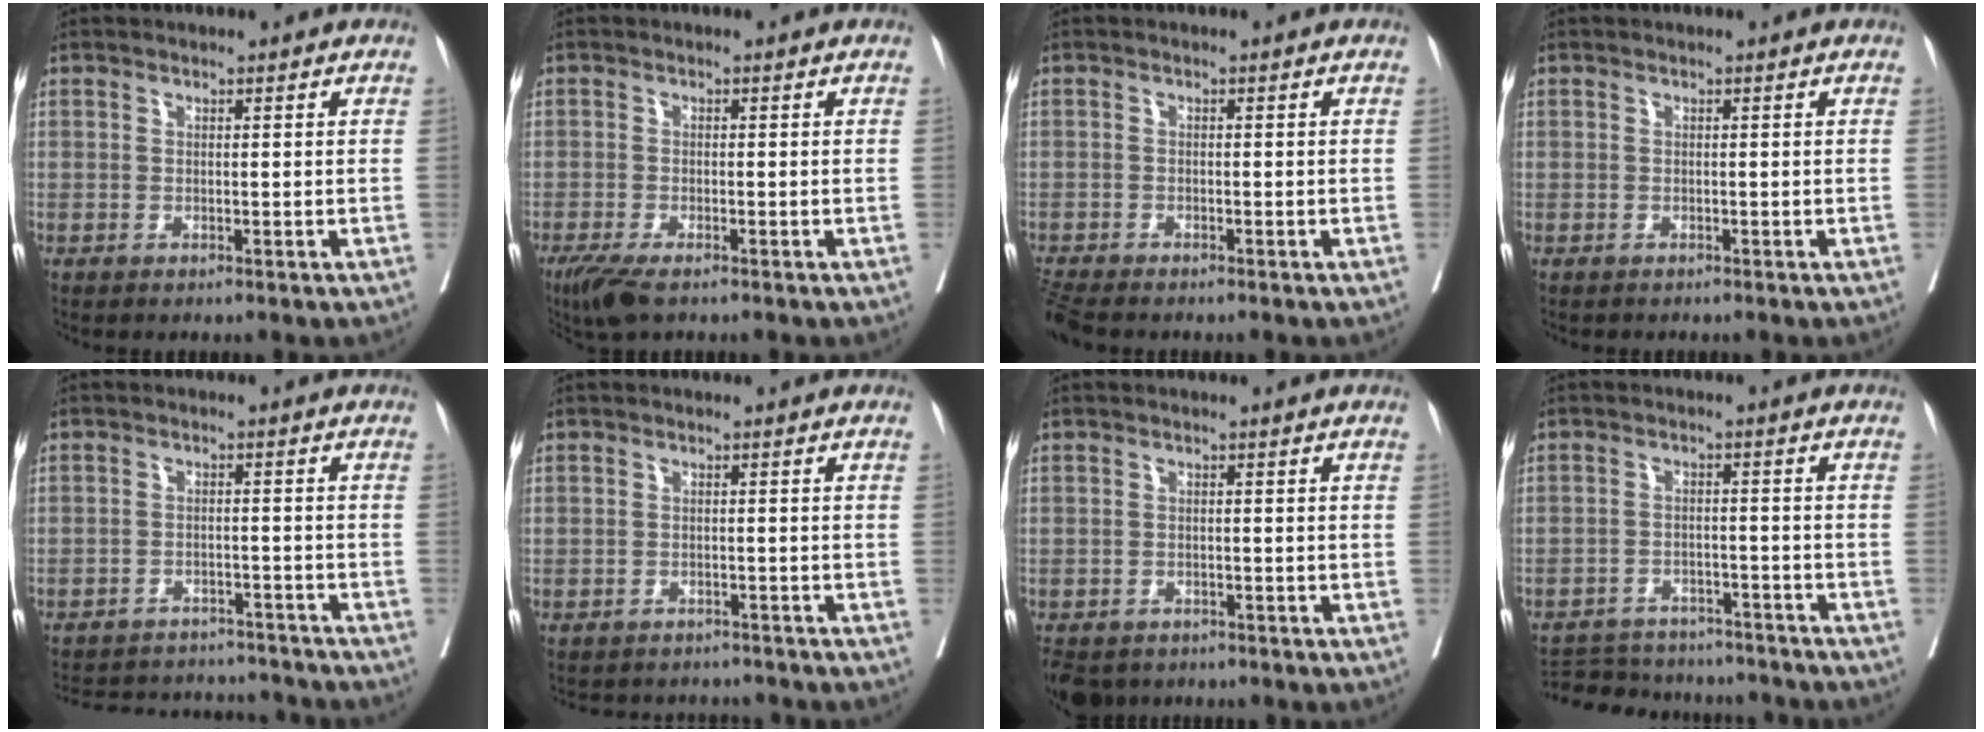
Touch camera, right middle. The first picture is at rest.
{"total": 4.6, "force": [-3.3, 1.1, 3.1], "torque": [-0.056, -0.011, -0.055]}
{"total": 4.3, "force": [-4.0, 0.6, 1.5], "torque": [-0.032, -0.017, -0.074]}
{"total": 0.6, "force": [-0.6, 0.3, 0.0], "torque": [-0.006, 0.002, -0.012]}
{"total": 14.5, "force": [-13.6, 4.1, 2.8], "torque": [-0.052, 0.016, -0.175]}
{"total": 6.0, "force": [-5.6, 2.1, 0.1], "torque": [0.003, 0.006, -0.068]}
{"total": 7.7, "force": [-5.9, 4.5, 2.3], "torque": [-0.050, -0.013, -0.081]}
{"total": 15.4, "force": [-14.1, 4.7, 4.0], "torque": [-0.085, 0.006, -0.188]}